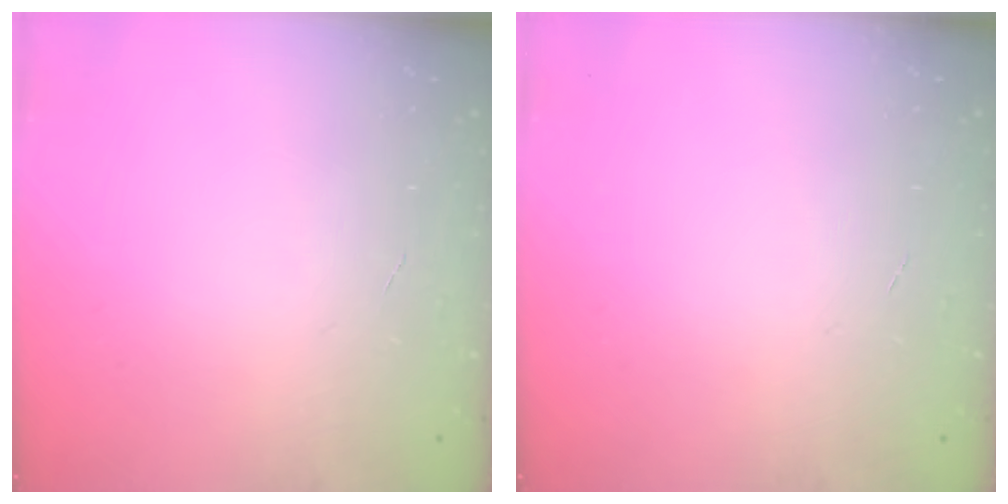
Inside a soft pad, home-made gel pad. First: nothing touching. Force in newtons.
{"total": 0.0}